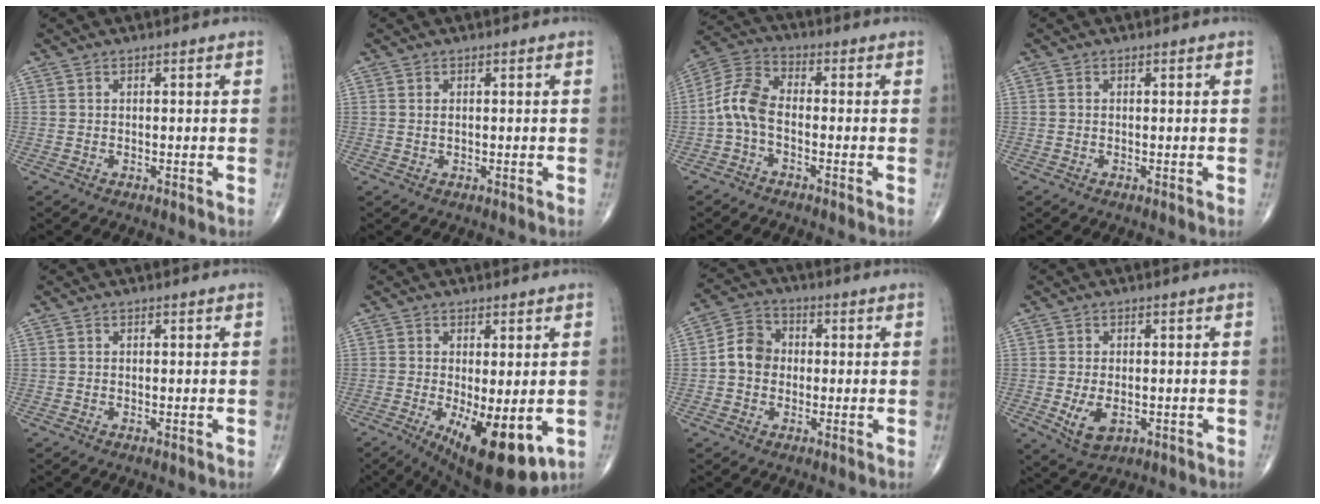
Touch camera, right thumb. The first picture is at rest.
{"total": 0.6, "force": [0.2, 0.3, 0.5], "torque": [-0.009, 0.000, 0.004]}
{"total": 7.5, "force": [-1.8, 4.1, 6.0], "torque": [-0.127, 0.028, -0.048]}
{"total": 0.0}
{"total": 0.0}
{"total": 13.5, "force": [-4.0, 4.9, 12.0], "torque": [-0.173, -0.025, -0.044]}
{"total": 6.5, "force": [-0.4, 5.5, 3.4], "torque": [-0.046, 0.022, -0.020]}
{"total": 5.6, "force": [-1.4, 3.3, 4.4], "torque": [-0.075, -0.007, -0.014]}